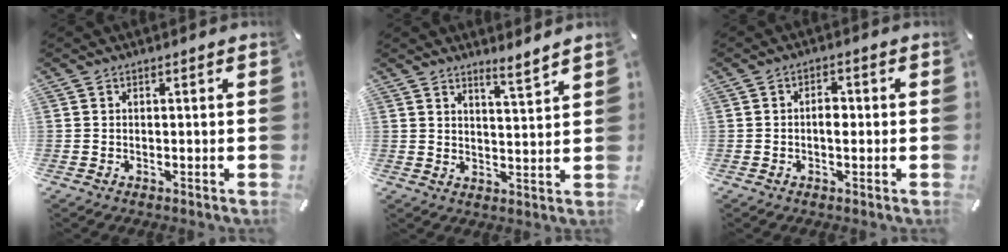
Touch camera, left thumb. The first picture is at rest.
{"total": 4.8, "force": [4.5, -0.3, 1.6], "torque": [-0.025, -0.040, 0.078]}
{"total": 3.5, "force": [-0.3, 1.9, 2.9], "torque": [-0.047, 0.004, -0.009]}